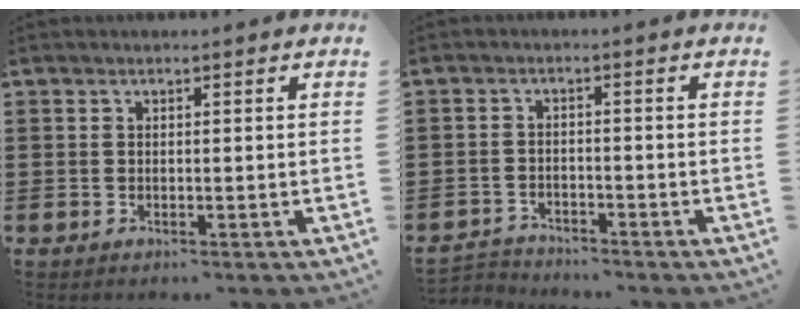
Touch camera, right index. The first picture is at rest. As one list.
[{"total": 2.4, "force": [-2.4, 0.4, -0.4], "torque": [-0.001, 0.001, -0.053]}]